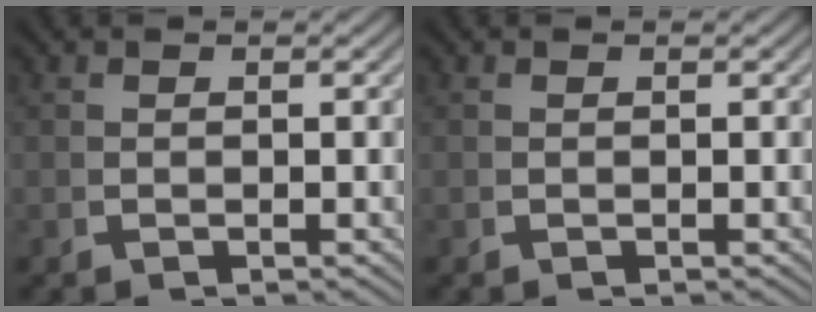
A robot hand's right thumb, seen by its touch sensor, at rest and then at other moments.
{"total": 0.0}